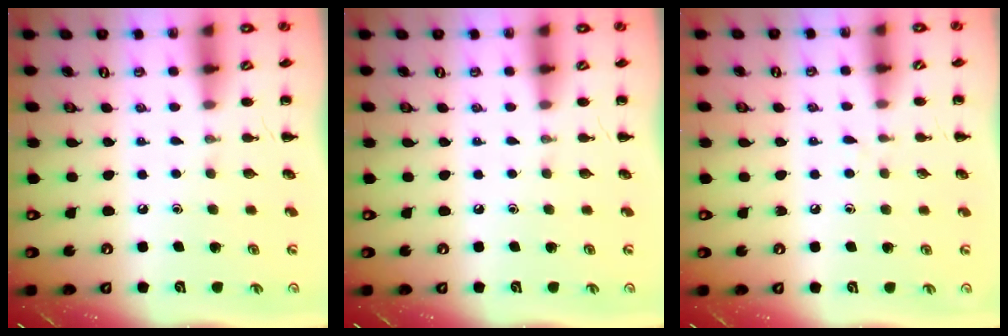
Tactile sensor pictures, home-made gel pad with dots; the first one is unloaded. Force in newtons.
{"total": 0.0}
{"total": 2.8, "press": 2.4, "slide": 1.4}